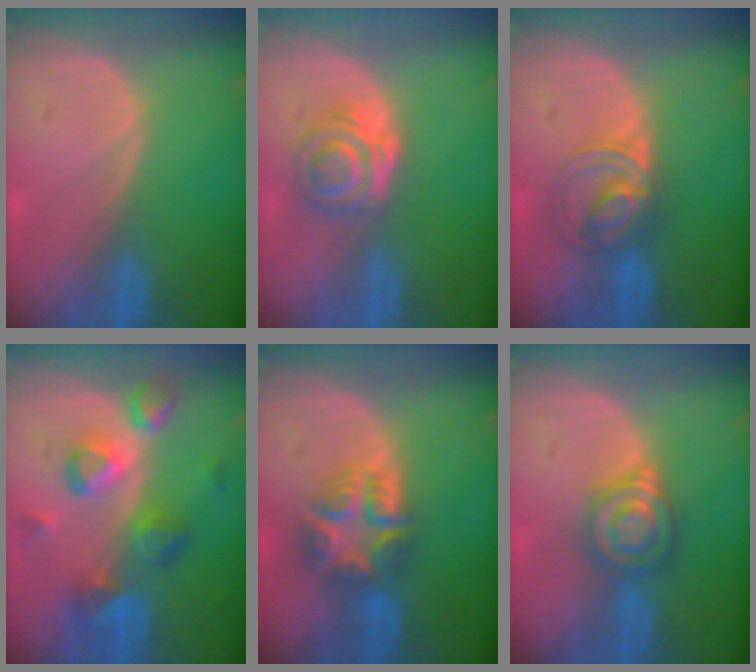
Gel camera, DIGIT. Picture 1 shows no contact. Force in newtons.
{"total": 6.3, "press": 5.2, "slide": 3.5}
{"total": 5.8, "press": 5.7, "slide": 0.5}
{"total": 9.4, "press": 8.2, "slide": 4.6}
{"total": 7.7, "press": 6.7, "slide": 3.7}
{"total": 6.1, "press": 6.0, "slide": 0.6}